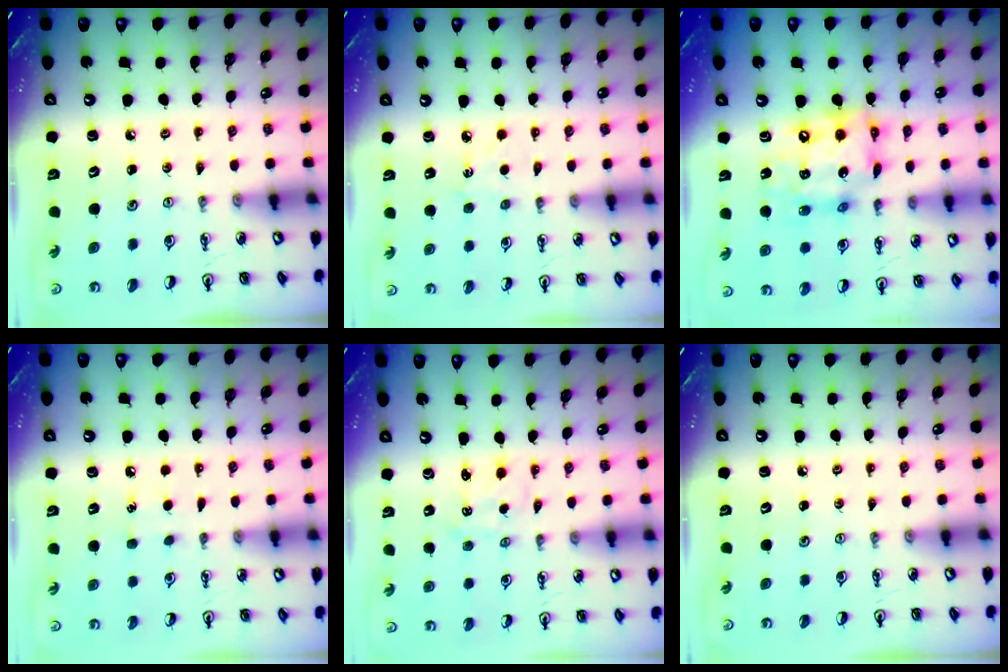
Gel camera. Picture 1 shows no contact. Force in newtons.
{"total": 3.7, "press": 3.7, "slide": 0.5}
{"total": 14.3, "press": 14.2, "slide": 1.5}
{"total": 5.2, "press": 5.2, "slide": 0.5}
{"total": 1.0, "press": 0.9, "slide": 0.3}
{"total": 0.0}